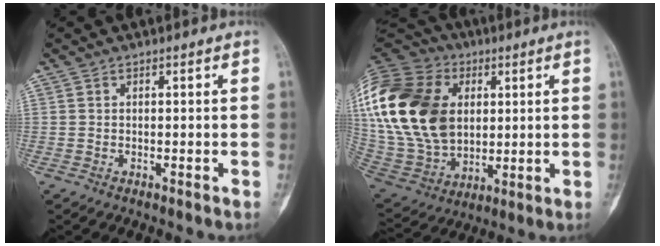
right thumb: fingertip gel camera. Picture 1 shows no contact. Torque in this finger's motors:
{"motor_torque": [-1.07, 2.45, 2.42, 0.35, 0.28]}